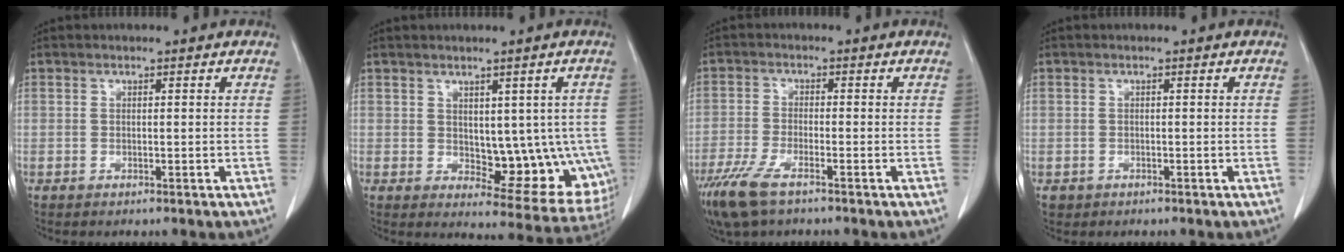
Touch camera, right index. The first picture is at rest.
{"total": 11.1, "force": [-0.3, 6.1, 9.3], "torque": [-0.090, 0.005, 0.016]}
{"total": 7.0, "force": [-4.7, 1.6, 5.0], "torque": [-0.104, -0.017, -0.085]}
{"total": 1.1, "force": [-0.4, 1.0, 0.0], "torque": [-0.004, 0.004, -0.001]}